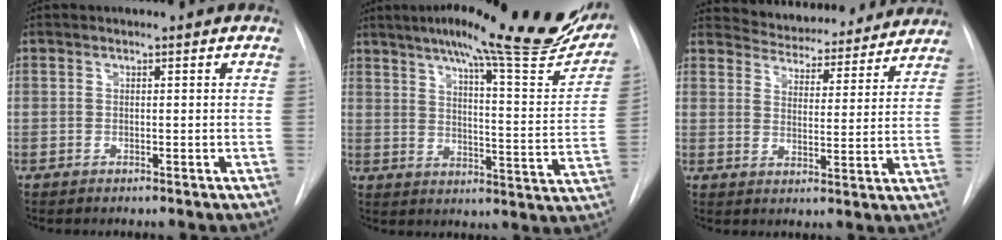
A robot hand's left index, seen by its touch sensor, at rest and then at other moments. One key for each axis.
{"total": 25.9, "fx": 20.3, "fy": 3.3, "fz": 15.8, "tx": -0.224, "ty": -0.037, "tz": 0.252}
{"total": 16.1, "fx": 15.1, "fy": 4.3, "fz": 3.3, "tx": -0.031, "ty": -0.008, "tz": 0.191}